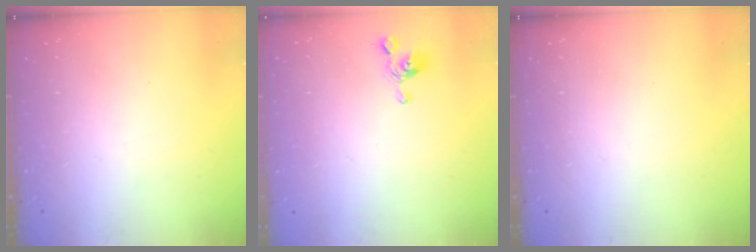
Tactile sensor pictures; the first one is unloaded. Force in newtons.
{"total": 2.9, "press": 2.9, "slide": 0.0}
{"total": 0.0}